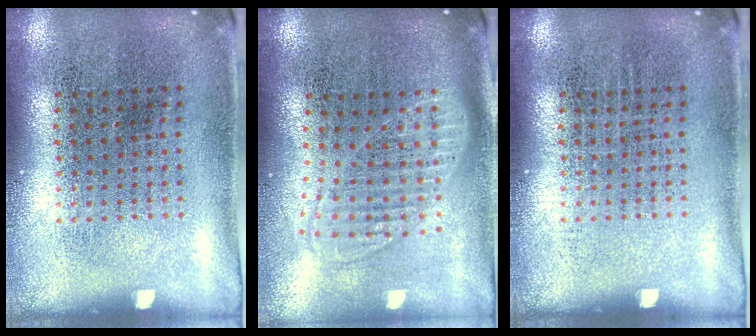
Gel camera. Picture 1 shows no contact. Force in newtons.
{"total": 1.8, "press": 1.5, "slide": 1.0}
{"total": 0.0}